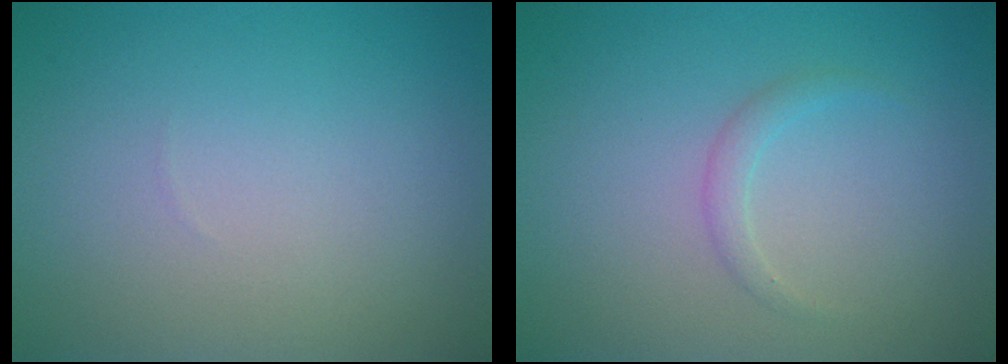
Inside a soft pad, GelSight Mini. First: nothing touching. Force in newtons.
{"total": 1.1, "press": 1.1, "slide": 0.0}